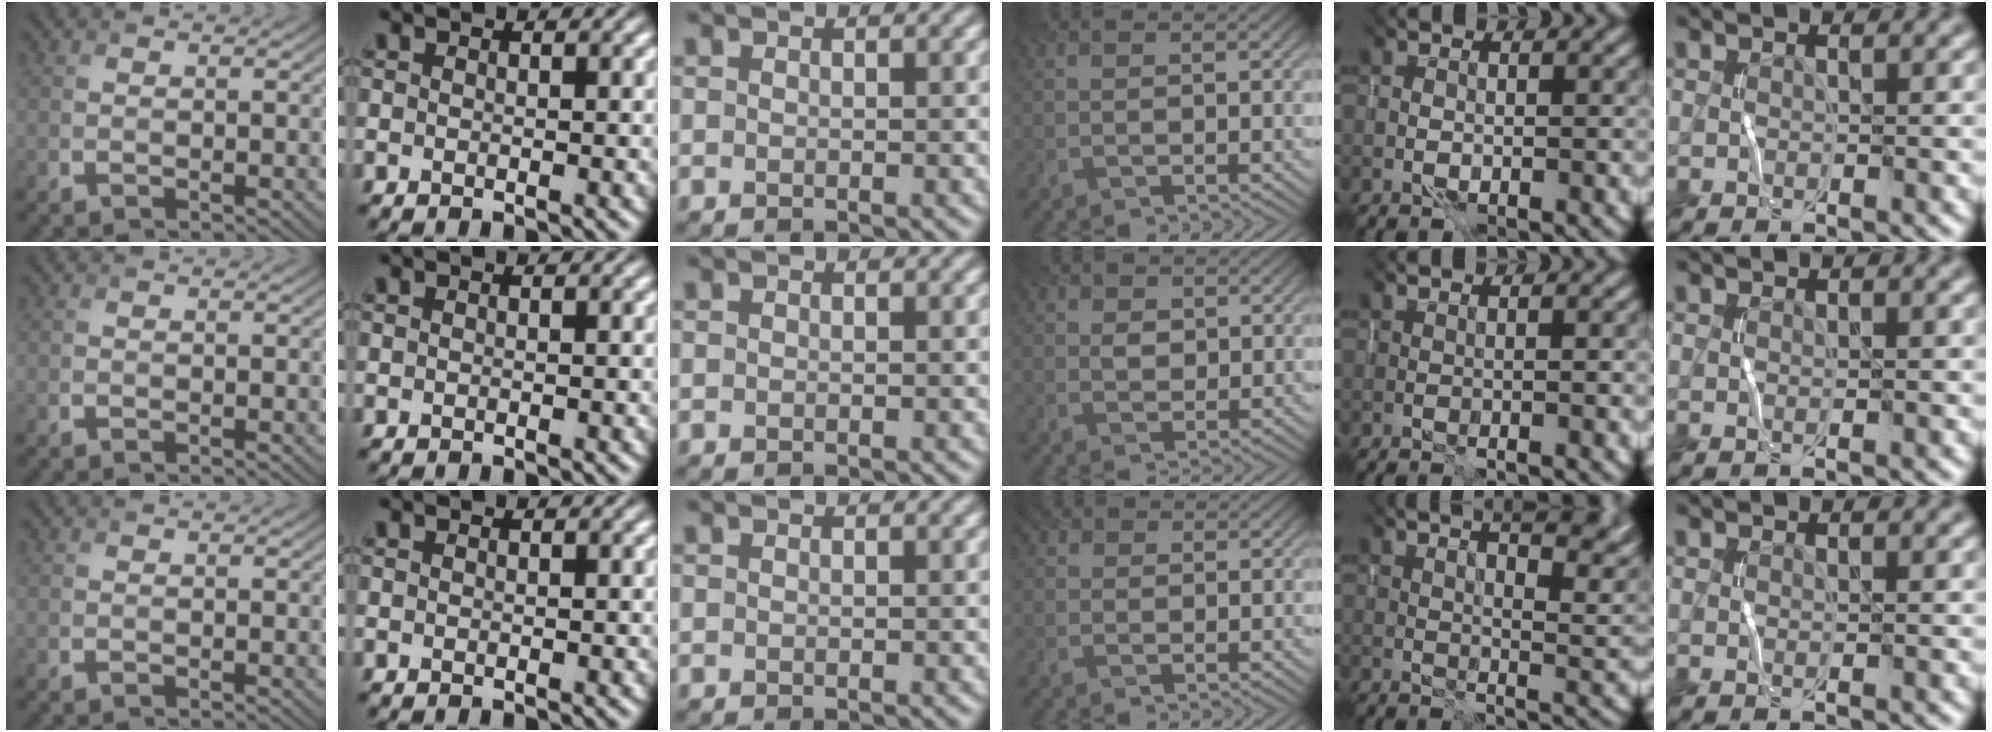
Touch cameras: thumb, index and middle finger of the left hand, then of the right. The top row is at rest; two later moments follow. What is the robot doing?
{"motion": "wrap", "object": "cellophane"}